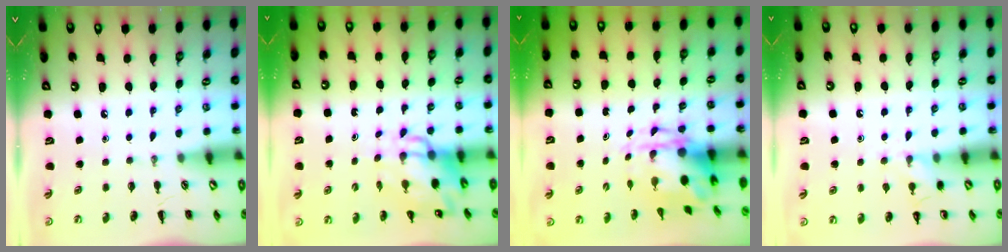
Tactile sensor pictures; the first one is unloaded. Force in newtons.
{"total": 10.7, "press": 10.3, "slide": 3.0}
{"total": 4.4, "press": 4.2, "slide": 1.1}
{"total": 6.6, "press": 6.3, "slide": 2.1}